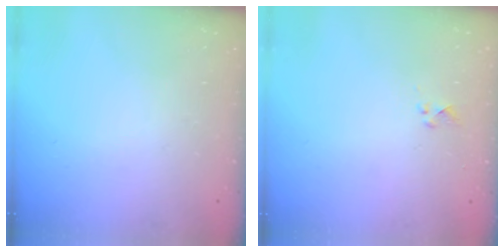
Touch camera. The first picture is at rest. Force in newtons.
{"total": 2.2, "press": 2.1, "slide": 0.7}